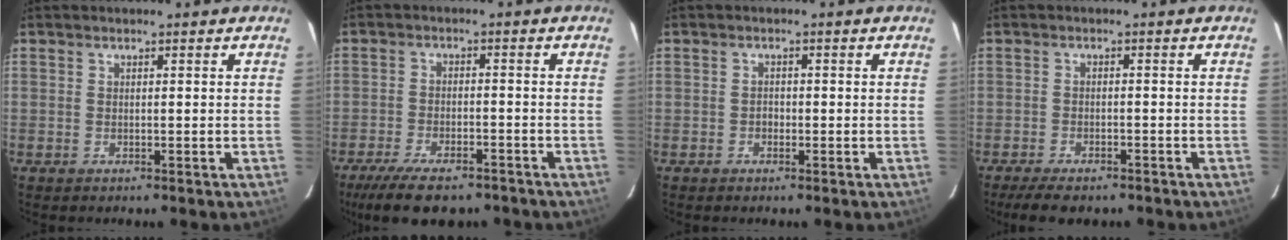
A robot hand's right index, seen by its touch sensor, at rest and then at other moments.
{"total": 13.3, "force": [-10.2, 4.7, 7.1], "torque": [-0.157, -0.027, -0.160]}
{"total": 1.1, "force": [-0.6, 0.9, 0.3], "torque": [-0.002, 0.002, -0.007]}
{"total": 7.2, "force": [-5.8, 2.4, 3.6], "torque": [-0.086, -0.016, -0.089]}